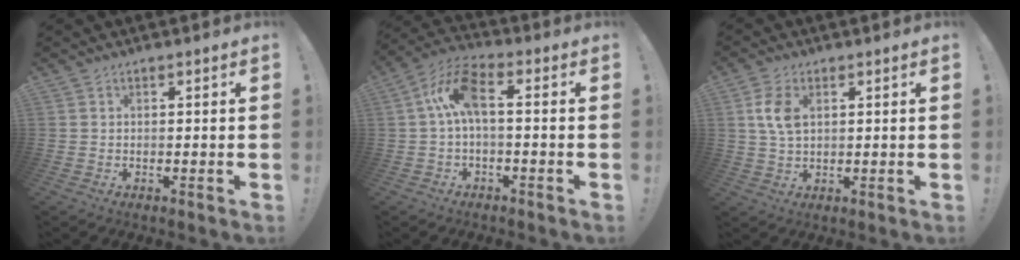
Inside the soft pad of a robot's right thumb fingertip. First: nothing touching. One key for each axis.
{"total": 10.2, "fx": 0.3, "fy": 4.3, "fz": 9.2, "tx": -0.182, "ty": 0.010, "tz": 0.006}
{"total": 7.4, "fx": 2.0, "fy": 4.7, "fz": 5.3, "tx": -0.106, "ty": 0.001, "tz": 0.036}